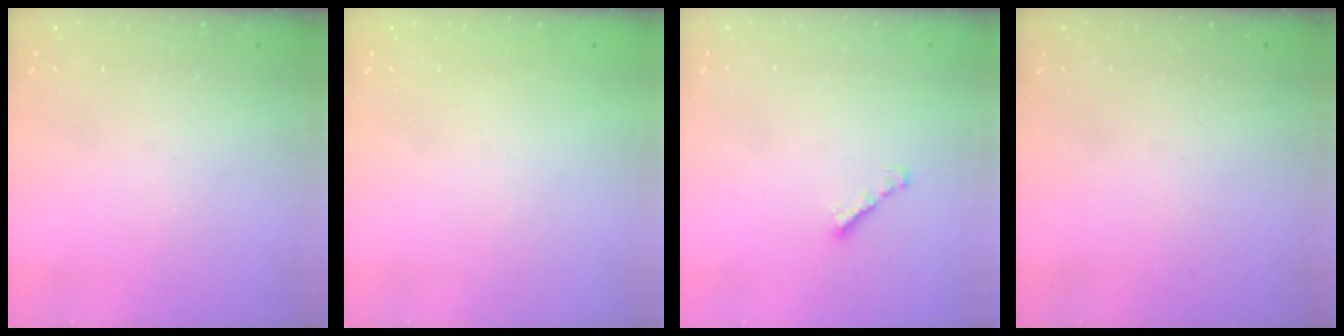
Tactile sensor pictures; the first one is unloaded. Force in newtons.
{"total": 1.3, "press": 1.3, "slide": 0.2}
{"total": 1.9, "press": 1.9, "slide": 0.5}
{"total": 0.0}